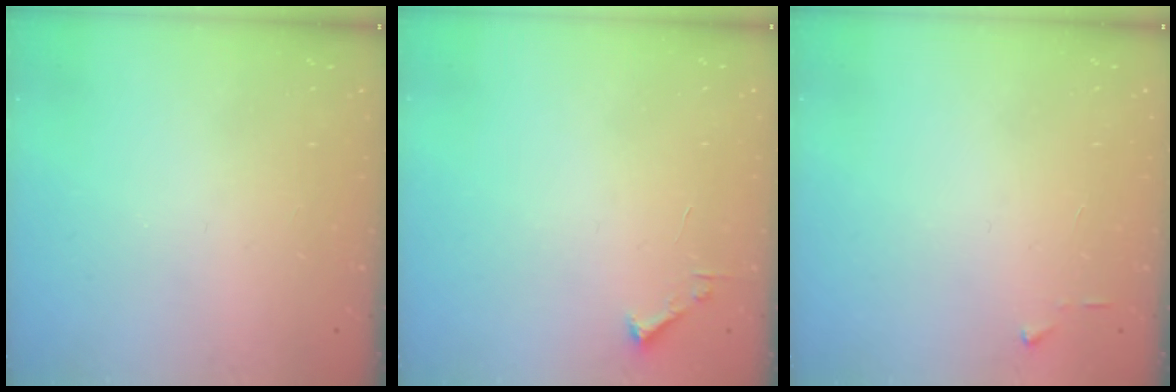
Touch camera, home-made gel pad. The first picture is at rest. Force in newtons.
{"total": 1.7, "press": 1.7, "slide": 0.2}
{"total": 3.0, "press": 2.9, "slide": 0.4}